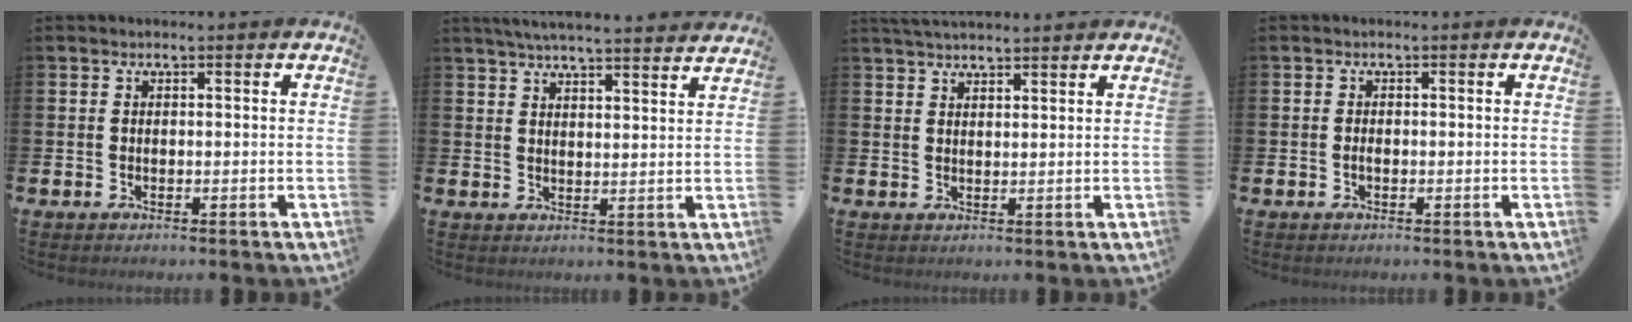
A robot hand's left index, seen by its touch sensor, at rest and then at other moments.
{"total": 5.1, "force": [4.9, -0.3, 1.1], "torque": [-0.026, -0.027, 0.086]}
{"total": 3.1, "force": [3.1, 0.2, 0.6], "torque": [-0.009, -0.012, 0.055]}
{"total": 0.7, "force": [-0.2, 0.3, 0.6], "torque": [-0.011, 0.001, -0.005]}